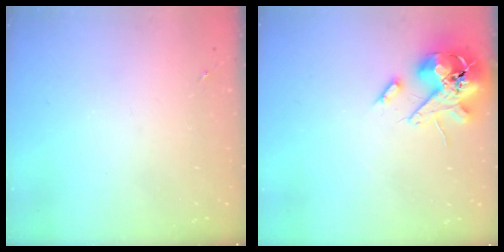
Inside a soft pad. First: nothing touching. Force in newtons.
{"total": 14.6, "press": 14.4, "slide": 2.4}